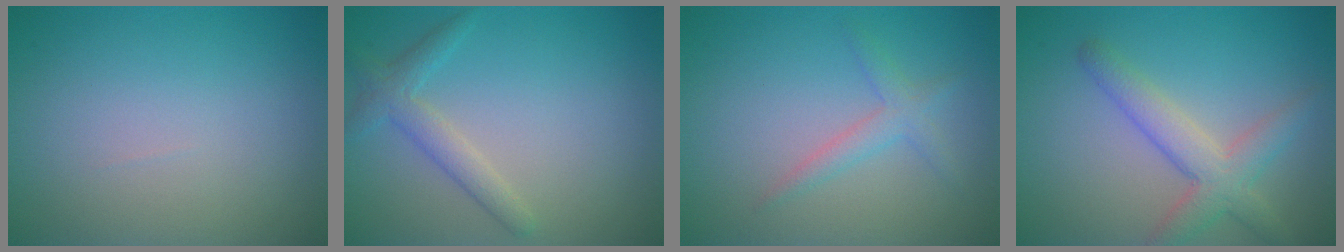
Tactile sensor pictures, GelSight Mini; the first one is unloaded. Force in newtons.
{"total": 2.4, "press": 2.4, "slide": 0.2}
{"total": 1.9, "press": 1.9, "slide": 0.1}
{"total": 4.0, "press": 4.0, "slide": 0.2}